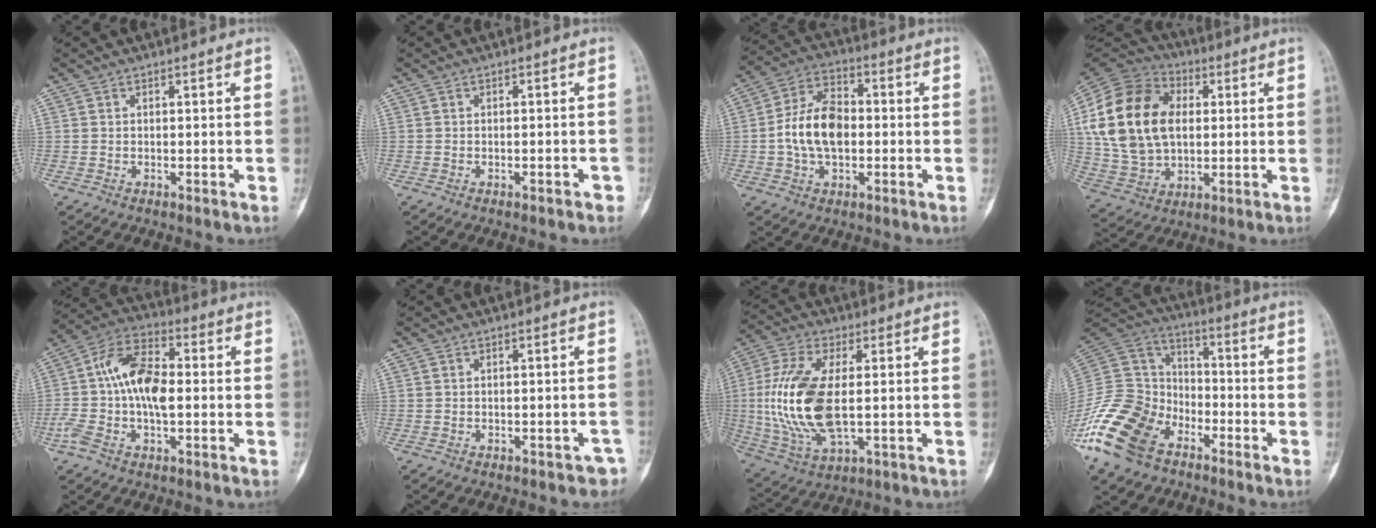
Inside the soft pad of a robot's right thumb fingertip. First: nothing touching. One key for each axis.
{"total": 2.2, "fx": -1.4, "fy": 0.8, "fz": 1.4, "tx": -0.022, "ty": 0.010, "tz": -0.012}
{"total": 12.2, "fx": -0.7, "fy": 7.5, "fz": 9.5, "tx": -0.168, "ty": 0.024, "tz": -0.020}
{"total": 23.1, "fx": 3.5, "fy": 15.8, "fz": 16.4, "tx": -0.312, "ty": 0.009, "tz": 0.066}
{"total": 13.4, "fx": -0.4, "fy": 6.8, "fz": 11.6, "tx": -0.234, "ty": 0.035, "tz": -0.016}
{"total": 3.1, "fx": -2.1, "fy": 1.9, "fz": 1.3, "tx": -0.002, "ty": 0.020, "tz": -0.024}
{"total": 17.6, "fx": 0.0, "fy": 8.1, "fz": 15.6, "tx": -0.341, "ty": -0.008, "tz": 0.009}
{"total": 20.2, "fx": -11.1, "fy": 12.9, "fz": 10.9, "tx": -0.228, "ty": 0.062, "tz": -0.216}